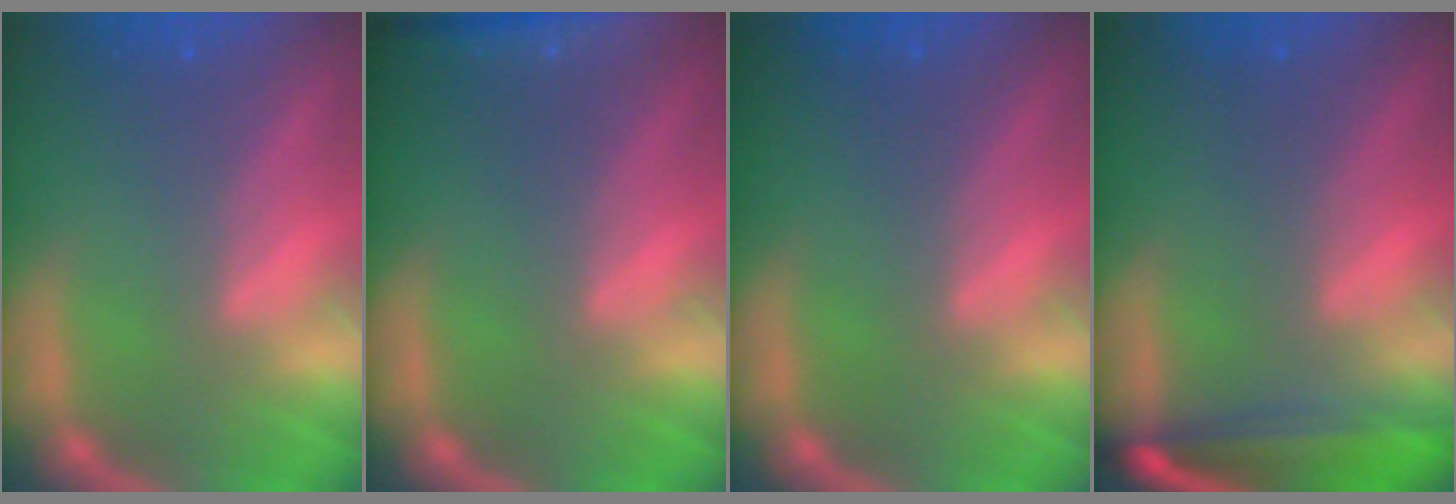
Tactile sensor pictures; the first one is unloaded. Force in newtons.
{"total": 4.5}
{"total": 0.0}
{"total": 6.5}